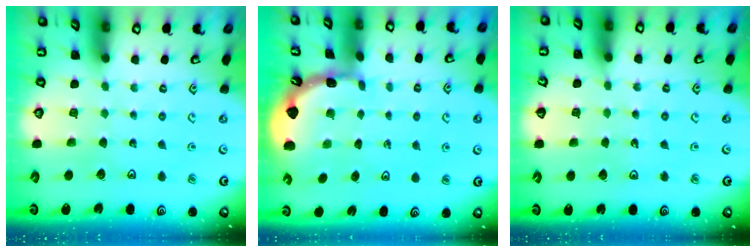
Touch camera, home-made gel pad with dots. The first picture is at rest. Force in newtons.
{"total": 1.6, "press": 1.6, "slide": 0.2}
{"total": 3.0, "press": 3.0, "slide": 0.3}